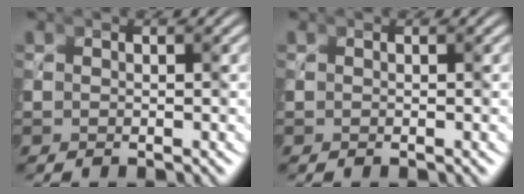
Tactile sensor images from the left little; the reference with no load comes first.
{"total": 0.0}